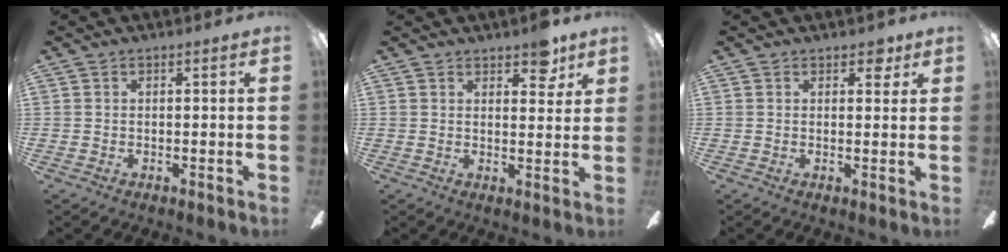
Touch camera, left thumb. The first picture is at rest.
{"total": 6.0, "force": [4.4, 2.8, 3.0], "torque": [-0.021, -0.019, 0.071]}
{"total": 3.4, "force": [2.1, 1.9, 1.8], "torque": [-0.007, -0.007, 0.032]}